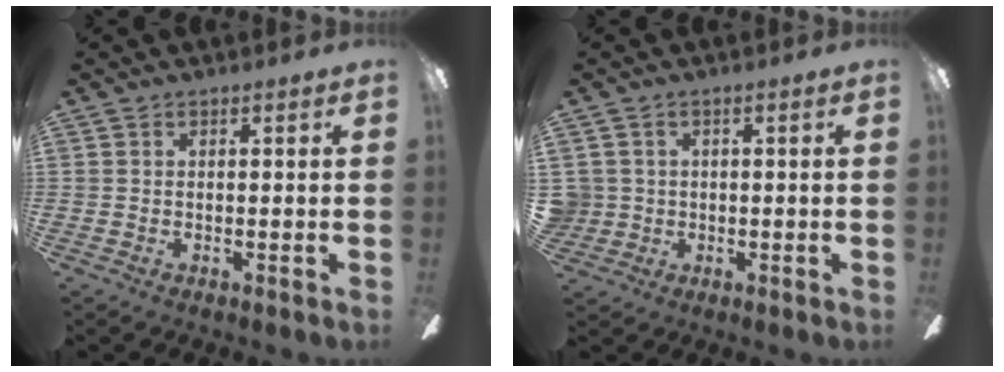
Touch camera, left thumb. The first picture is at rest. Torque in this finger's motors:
{"motor_torque": [-0.22, -0.12, 0.00, -0.01, 0.00]}